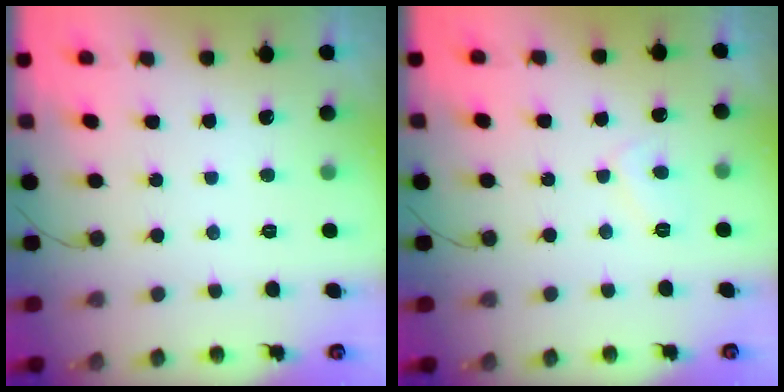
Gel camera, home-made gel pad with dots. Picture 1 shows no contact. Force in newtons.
{"total": 3.9, "press": 3.9, "slide": 0.4}